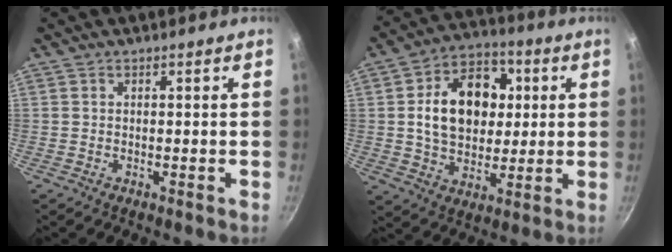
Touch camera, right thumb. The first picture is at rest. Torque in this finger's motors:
{"motor_torque": [1.28, 2.77, 1.21, 0.04, 0.13]}